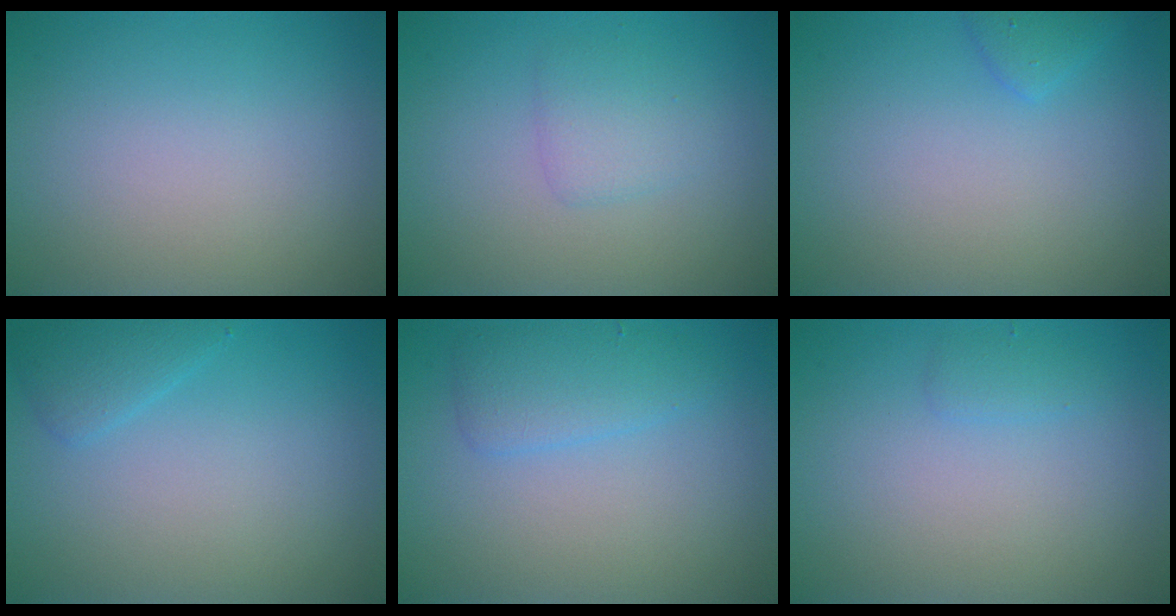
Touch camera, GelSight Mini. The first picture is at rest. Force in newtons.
{"total": 1.8, "press": 1.8, "slide": 0.1}
{"total": 1.2, "press": 1.2, "slide": 0.1}
{"total": 1.7, "press": 1.7, "slide": 0.1}
{"total": 2.6, "press": 2.6, "slide": 0.1}
{"total": 0.9, "press": 0.9, "slide": 0.0}